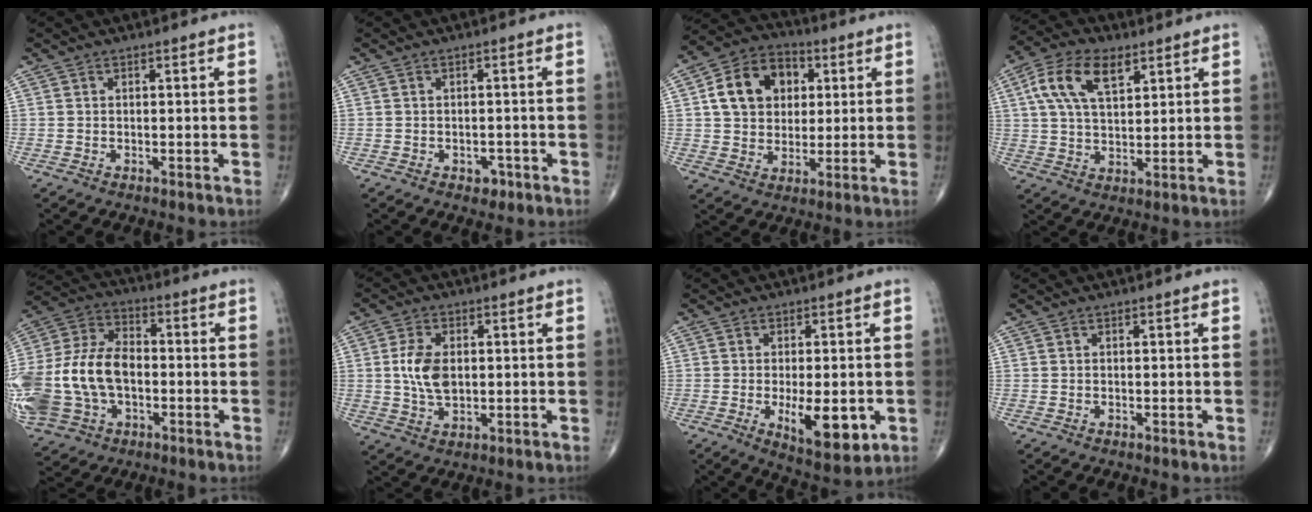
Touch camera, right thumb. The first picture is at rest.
{"total": 2.2, "force": [-1.1, 1.5, 1.1], "torque": [-0.003, 0.004, -0.012]}
{"total": 13.7, "force": [3.3, 10.5, 8.1], "torque": [-0.108, 0.006, 0.049]}
{"total": 11.8, "force": [5.0, 6.1, 8.8], "torque": [-0.163, -0.001, 0.091]}
{"total": 22.9, "force": [-3.2, 15.9, 16.2], "torque": [-0.367, 0.024, -0.048]}
{"total": 7.3, "force": [0.7, 4.4, 5.9], "torque": [-0.110, -0.004, 0.014]}
{"total": 10.5, "force": [-2.3, 4.3, 9.3], "torque": [-0.123, -0.019, -0.026]}
{"total": 0.0}